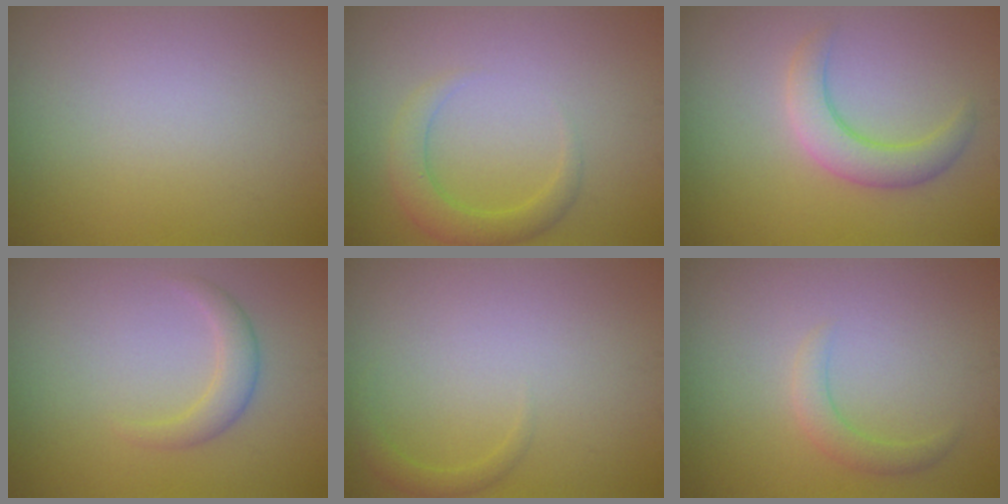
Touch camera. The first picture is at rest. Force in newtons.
{"total": 2.8, "press": 2.8, "slide": 0.2}
{"total": 3.4, "press": 3.4, "slide": 0.3}
{"total": 2.0, "press": 2.0, "slide": 0.1}
{"total": 1.2, "press": 1.1, "slide": 0.2}
{"total": 1.7, "press": 1.7, "slide": 0.1}